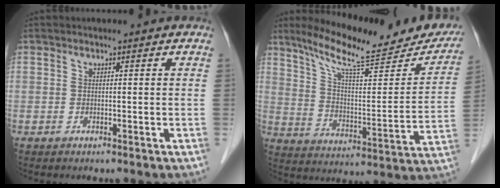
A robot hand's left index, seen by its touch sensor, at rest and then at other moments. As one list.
[{"total": 22.4, "force": [18.8, 3.9, 11.5], "torque": [-0.174, -0.018, 0.267]}]